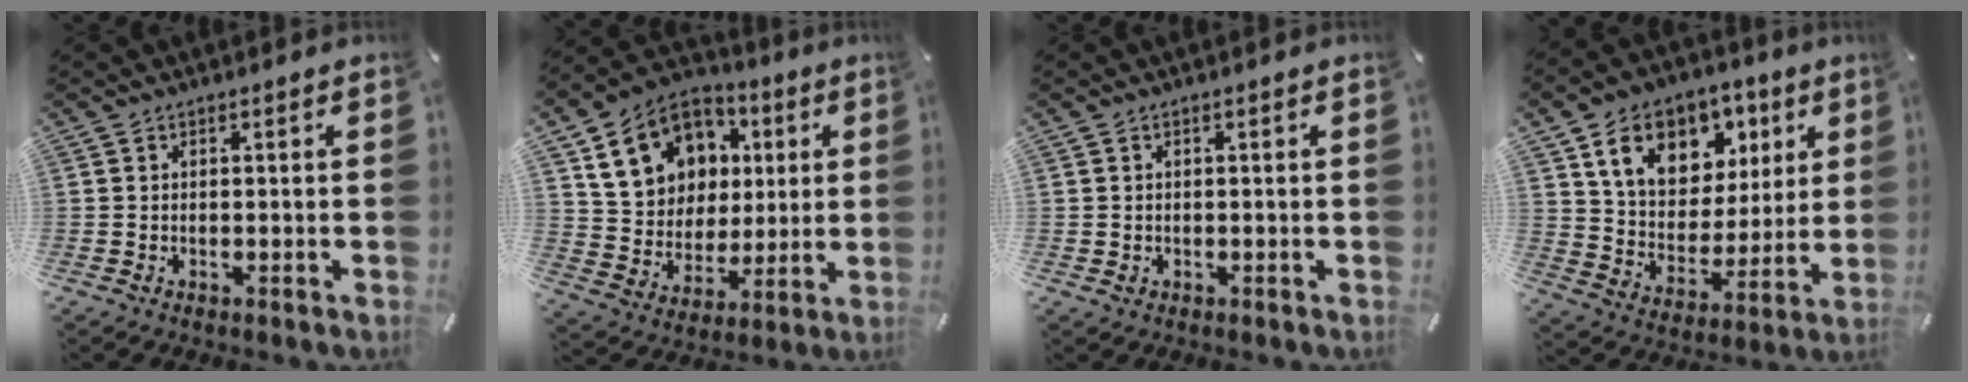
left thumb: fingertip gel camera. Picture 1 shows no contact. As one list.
[{"total": 15.7, "force": [5.1, 13.7, 5.6], "torque": [-0.099, -0.012, 0.108]}, {"total": 0.8, "force": [0.1, 0.8, 0.2], "torque": [-0.004, 0.006, 0.000]}, {"total": 14.5, "force": [7.8, 10.9, 5.7], "torque": [-0.109, -0.031, 0.148]}]